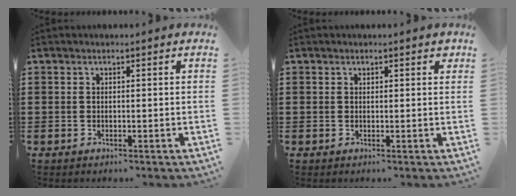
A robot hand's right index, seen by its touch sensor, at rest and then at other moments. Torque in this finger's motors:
{"motor_torque": [0.06, 0.07, 0.00, 0.01]}